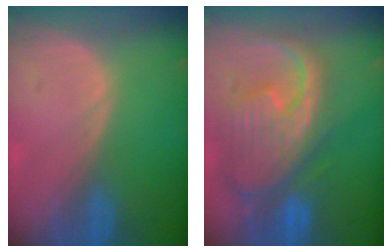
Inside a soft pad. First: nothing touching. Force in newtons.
{"total": 12.5, "press": 10.6, "slide": 6.5}